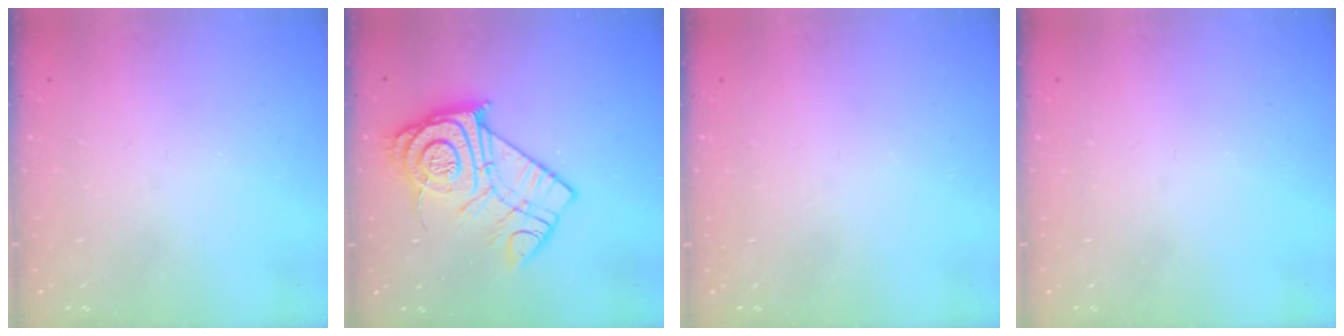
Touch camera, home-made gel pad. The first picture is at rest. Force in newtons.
{"total": 16.1, "press": 16.1, "slide": 1.1}
{"total": 0.0}
{"total": 0.0}